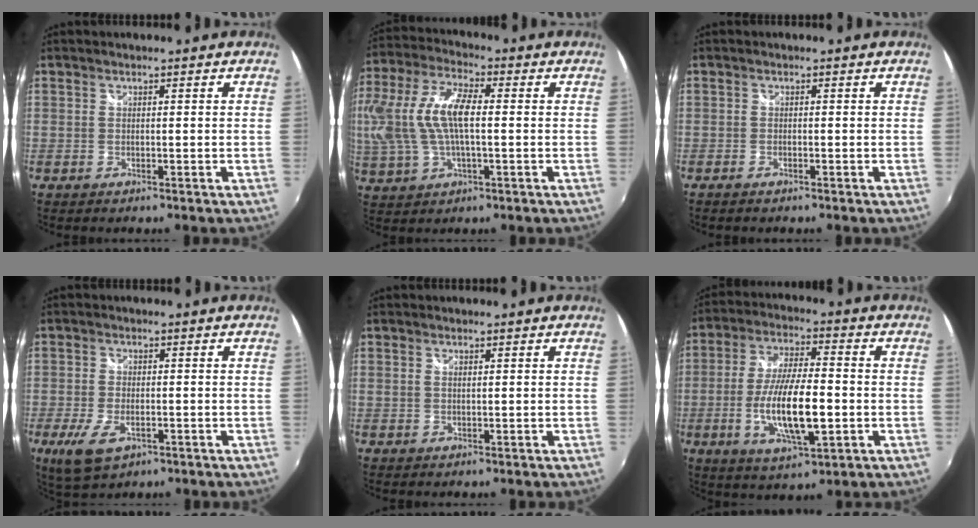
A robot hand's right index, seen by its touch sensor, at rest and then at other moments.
{"total": 15.5, "force": [0.5, 6.7, 14.0], "torque": [-0.281, 0.007, 0.008]}
{"total": 1.1, "force": [-1.0, 0.4, 0.5], "torque": [-0.014, -0.003, -0.021]}
{"total": 7.4, "force": [-3.2, 3.7, 5.5], "torque": [-0.127, -0.017, -0.054]}
{"total": 0.7, "force": [0.3, 0.3, 0.5], "torque": [-0.010, 0.001, 0.004]}
{"total": 14.0, "force": [-3.2, 3.9, 13.0], "torque": [-0.253, -0.012, -0.053]}